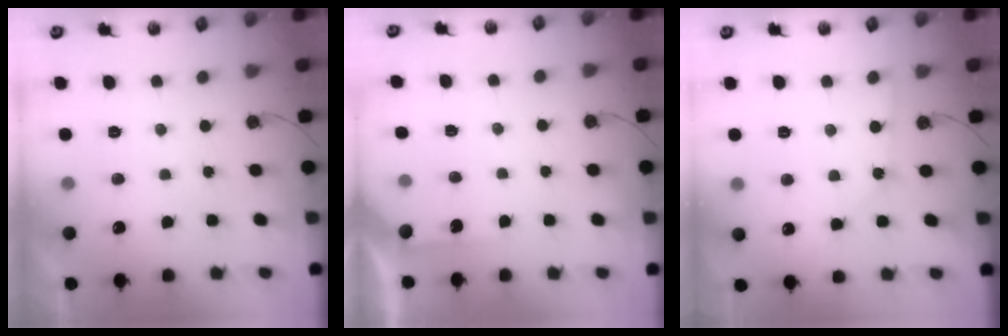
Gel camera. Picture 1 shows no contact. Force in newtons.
{"total": 2.8, "press": 2.8, "slide": 0.4}
{"total": 3.9, "press": 3.9, "slide": 0.5}